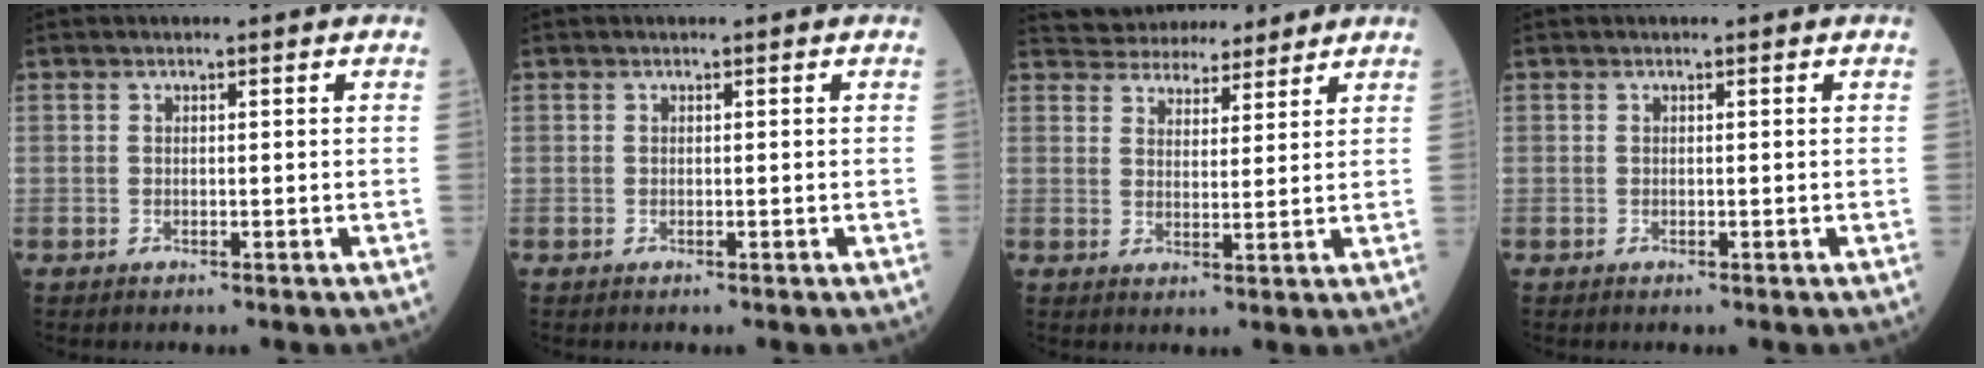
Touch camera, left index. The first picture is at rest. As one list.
[{"total": 0.0}, {"total": 9.7, "force": [9.0, 2.9, 2.0], "torque": [-0.028, 0.017, 0.134]}, {"total": 0.0}]